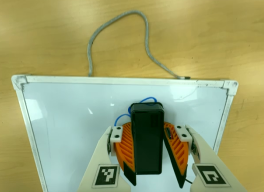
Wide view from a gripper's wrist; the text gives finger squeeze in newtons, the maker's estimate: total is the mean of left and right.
{"total": 14.1, "left": 16.9, "right": 11.2}